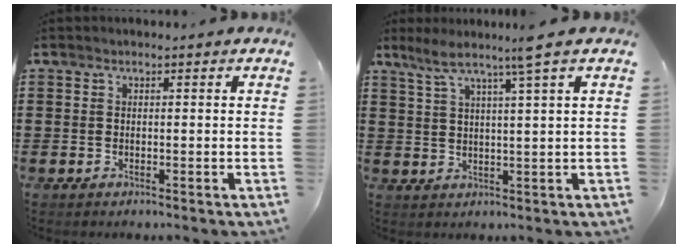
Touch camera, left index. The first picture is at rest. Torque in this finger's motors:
{"motor_torque": [1.20, -0.93, 0.21, 0.09]}